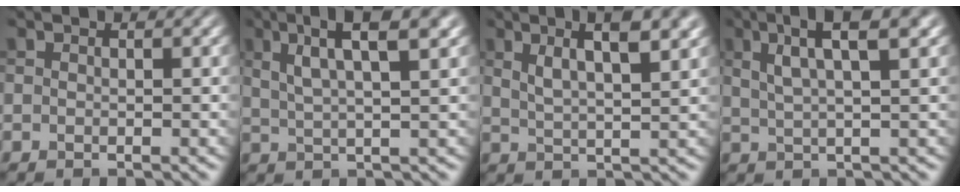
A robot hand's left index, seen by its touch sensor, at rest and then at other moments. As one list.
[{"total": 6.8, "force": [3.4, 1.5, 5.7], "torque": [-0.082, 0.016, 0.053]}, {"total": 6.9, "force": [3.5, 1.9, 5.7], "torque": [-0.070, 0.025, 0.040]}, {"total": 6.1, "force": [3.0, 1.2, 5.2], "torque": [-0.076, 0.013, 0.049]}]